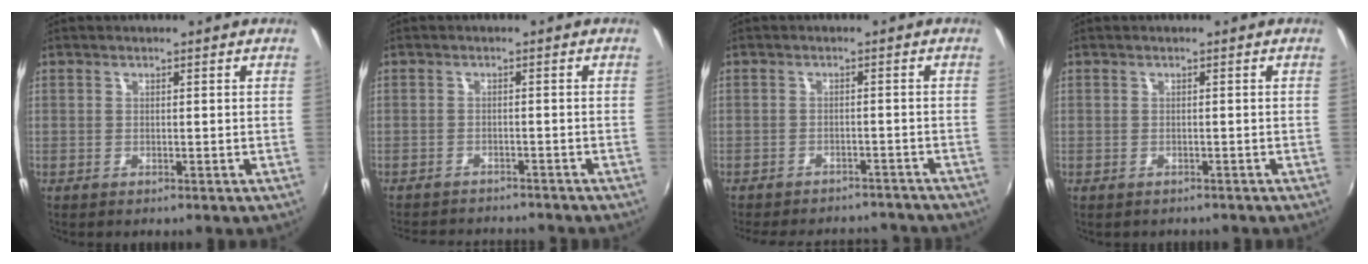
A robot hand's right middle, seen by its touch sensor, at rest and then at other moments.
{"total": 8.7, "force": [-8.0, 2.1, 2.6], "torque": [-0.069, -0.014, -0.118]}
{"total": 13.7, "force": [-12.0, 4.6, 4.5], "torque": [-0.106, 0.002, -0.153]}
{"total": 1.2, "force": [-1.0, 0.7, 0.3], "torque": [-0.009, -0.004, -0.014]}